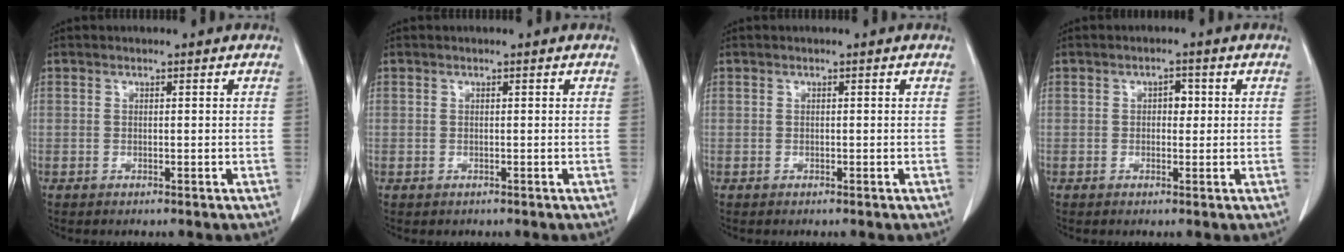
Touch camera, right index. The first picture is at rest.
{"total": 0.5, "force": [-0.1, 0.5, 0.0], "torque": [0.003, 0.006, -0.003]}
{"total": 0.0}
{"total": 2.0, "force": [0.3, 1.2, 1.5], "torque": [-0.018, 0.005, 0.003]}